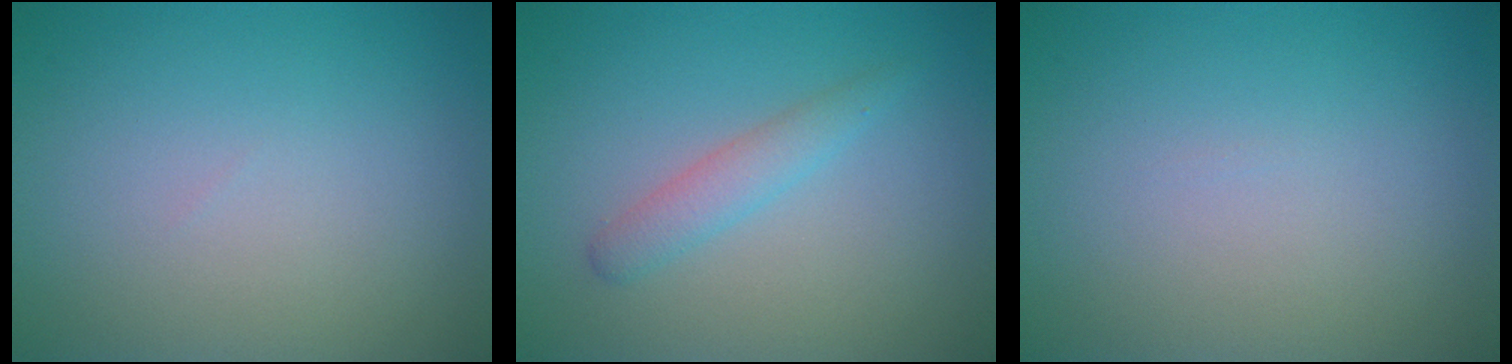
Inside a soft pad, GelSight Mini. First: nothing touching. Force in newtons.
{"total": 1.9, "press": 1.9, "slide": 0.1}
{"total": 0.0}